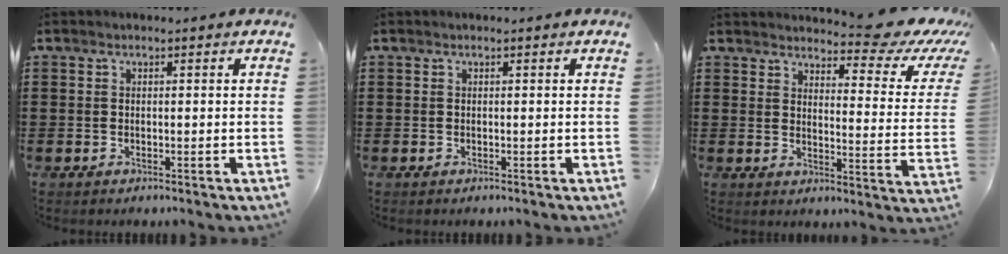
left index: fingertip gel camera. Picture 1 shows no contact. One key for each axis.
{"total": 0.0}
{"total": 6.3, "fx": 5.6, "fy": 0.8, "fz": 2.8, "tx": -0.042, "ty": -0.048, "tz": 0.089}